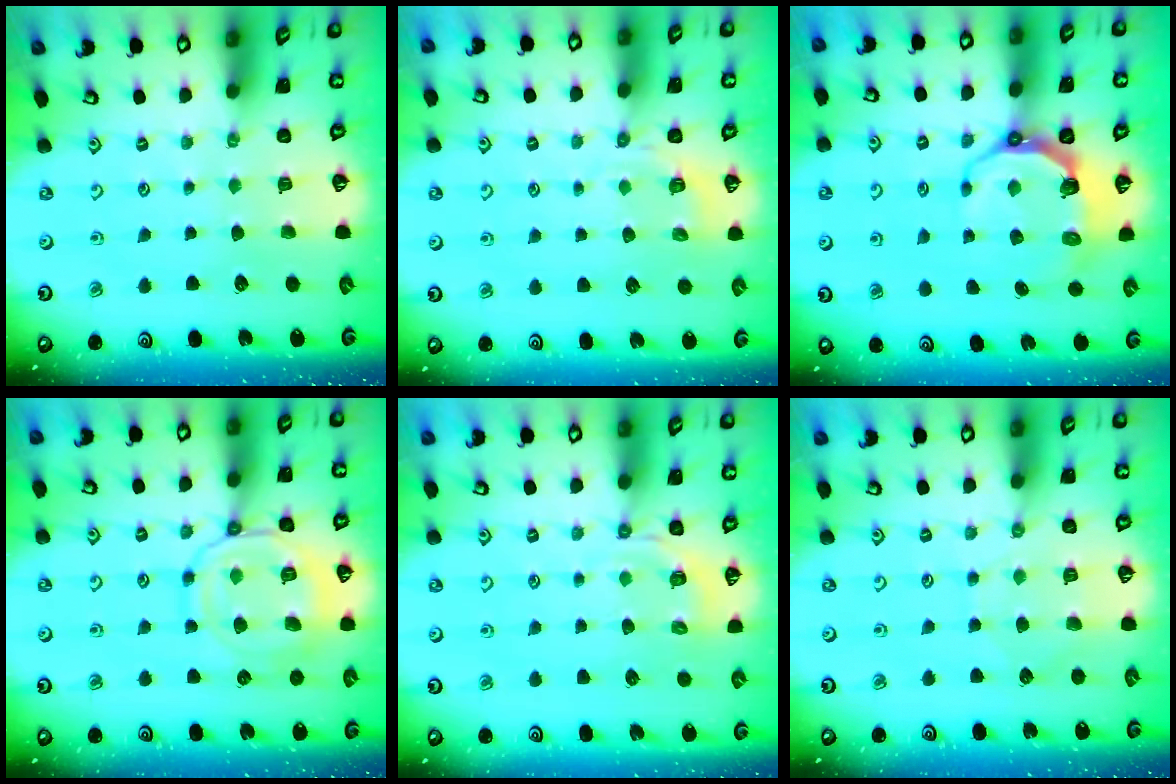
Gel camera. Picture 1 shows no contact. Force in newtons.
{"total": 3.8, "press": 3.4, "slide": 1.7}
{"total": 7.8, "press": 6.4, "slide": 4.4}
{"total": 14.2, "press": 14.2, "slide": 1.5}
{"total": 3.7, "press": 3.1, "slide": 1.9}
{"total": 5.4, "press": 5.4, "slide": 0.7}